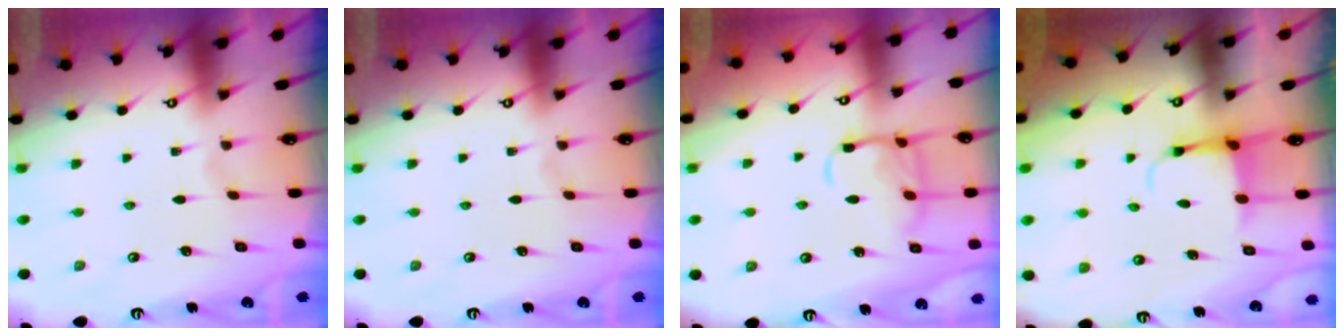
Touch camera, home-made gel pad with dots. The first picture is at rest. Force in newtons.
{"total": 0.0}
{"total": 13.1, "press": 13.1, "slide": 1.1}
{"total": 3.9, "press": 3.7, "slide": 1.2}